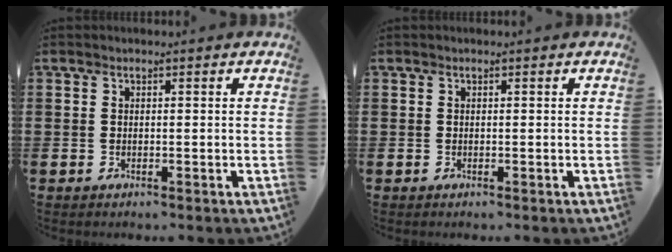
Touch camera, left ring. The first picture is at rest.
{"total": 0.0}